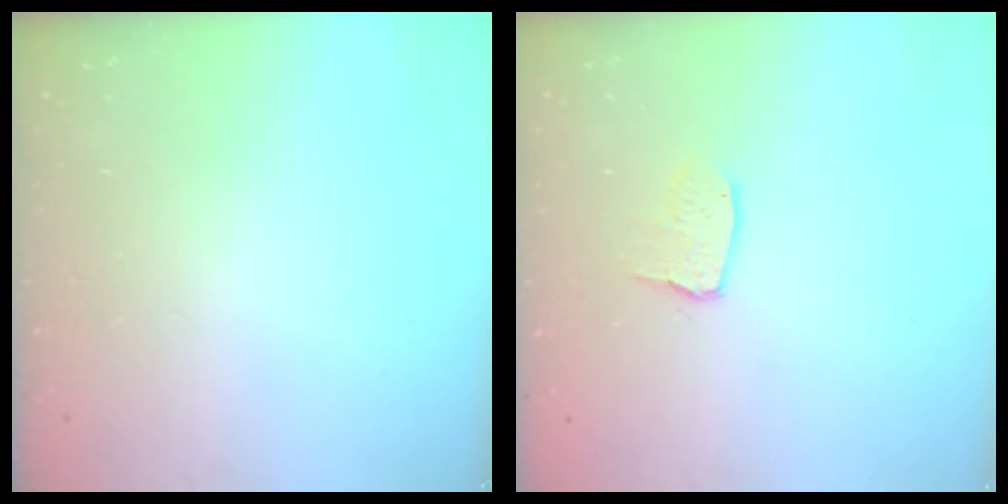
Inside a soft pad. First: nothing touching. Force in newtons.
{"total": 3.0, "press": 3.0, "slide": 0.2}